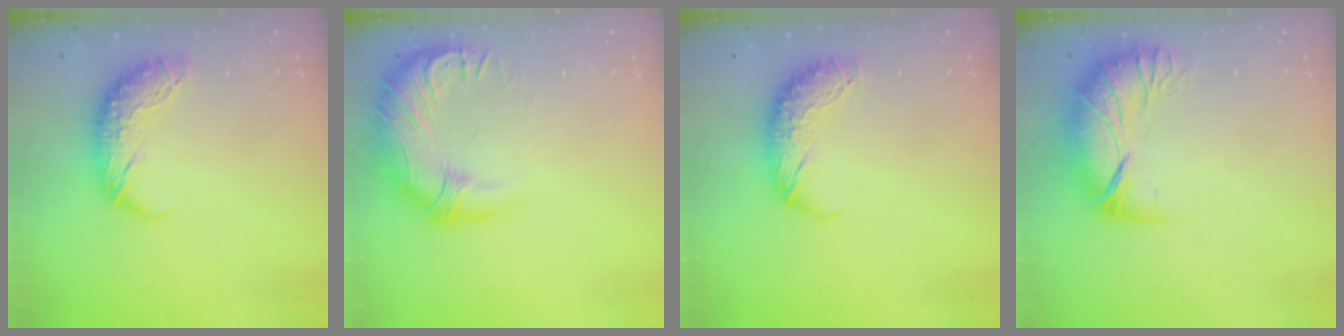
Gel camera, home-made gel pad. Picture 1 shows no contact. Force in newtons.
{"total": 2.9, "press": 0.4, "slide": 2.9}
{"total": 0.0}
{"total": 3.0, "press": 1.2, "slide": 2.8}